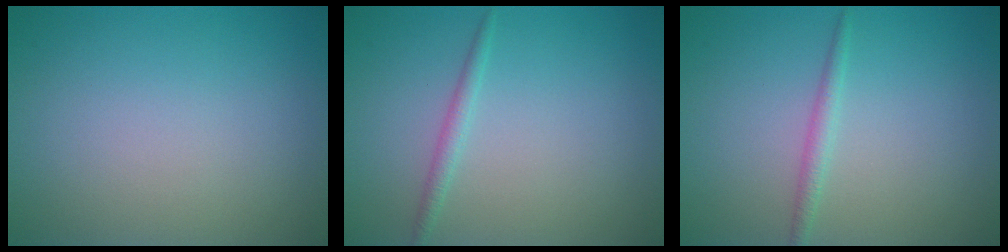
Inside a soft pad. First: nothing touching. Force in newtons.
{"total": 1.2, "press": 1.2, "slide": 0.1}
{"total": 1.3, "press": 1.3, "slide": 0.1}